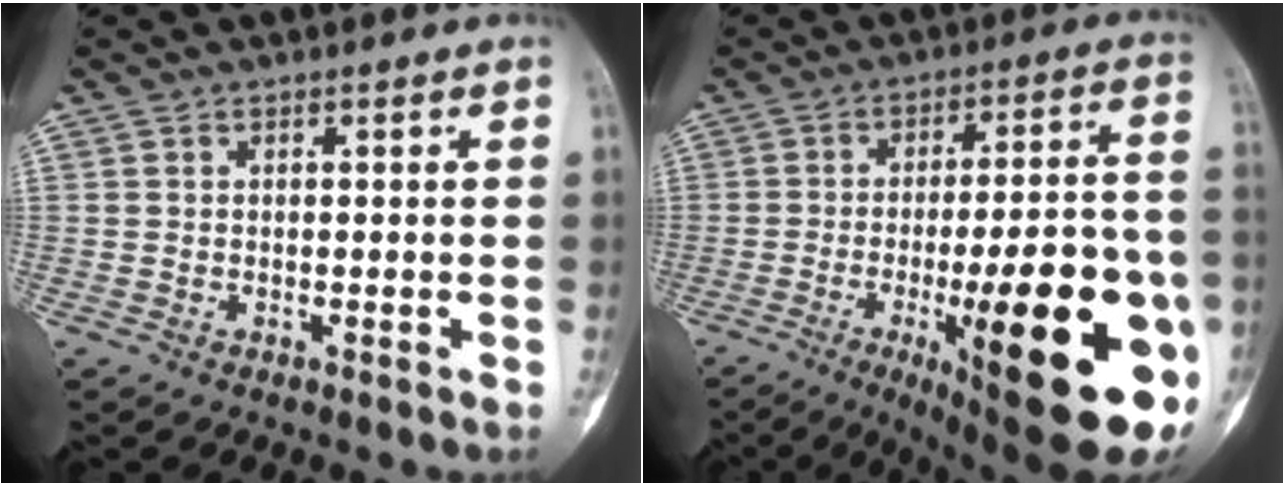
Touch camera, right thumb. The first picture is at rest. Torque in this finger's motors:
{"motor_torque": [1.53, 2.63, 2.20, -0.57, 0.26]}